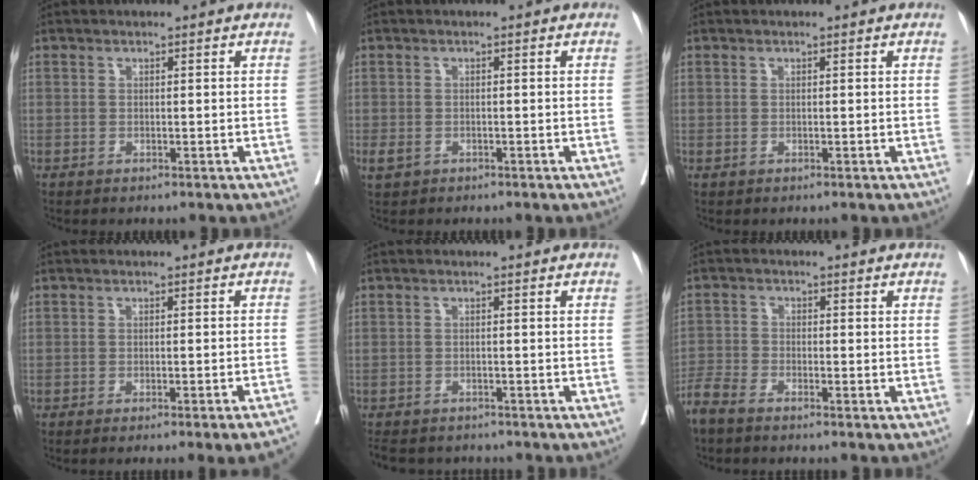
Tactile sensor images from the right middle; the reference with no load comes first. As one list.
[{"total": 1.7, "force": [-0.8, 1.2, 0.8], "torque": [-0.021, -0.001, -0.009]}, {"total": 0.0}, {"total": 8.3, "force": [-7.2, -0.8, 4.1], "torque": [-0.033, -0.013, -0.088]}, {"total": 8.0, "force": [-7.1, 2.9, 2.0], "torque": [-0.041, -0.005, -0.098]}, {"total": 4.0, "force": [-3.6, 0.8, 1.6], "torque": [-0.034, -0.011, -0.077]}]